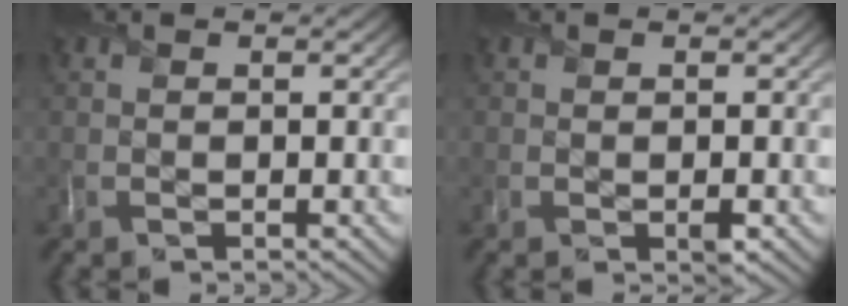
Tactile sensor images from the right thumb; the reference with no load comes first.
{"total": 0.7, "force": [-0.2, 0.3, 0.6], "torque": [-0.010, -0.004, -0.003]}